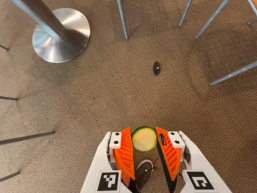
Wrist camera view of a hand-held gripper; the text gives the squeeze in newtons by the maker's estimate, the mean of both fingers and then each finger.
{"total": 6.8, "left": 6.2, "right": 7.4}